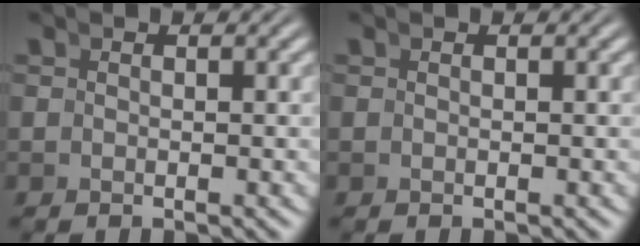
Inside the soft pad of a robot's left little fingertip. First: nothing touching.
{"total": 0.0}